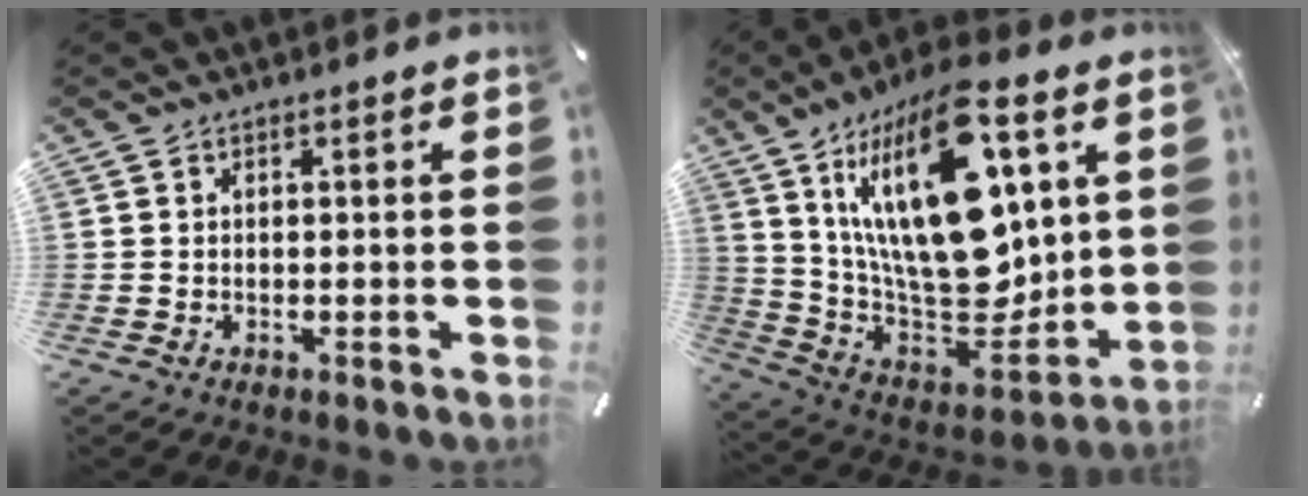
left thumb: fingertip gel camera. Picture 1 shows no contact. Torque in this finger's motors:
{"motor_torque": [2.69, 2.32, 1.63, -1.14, 1.05]}